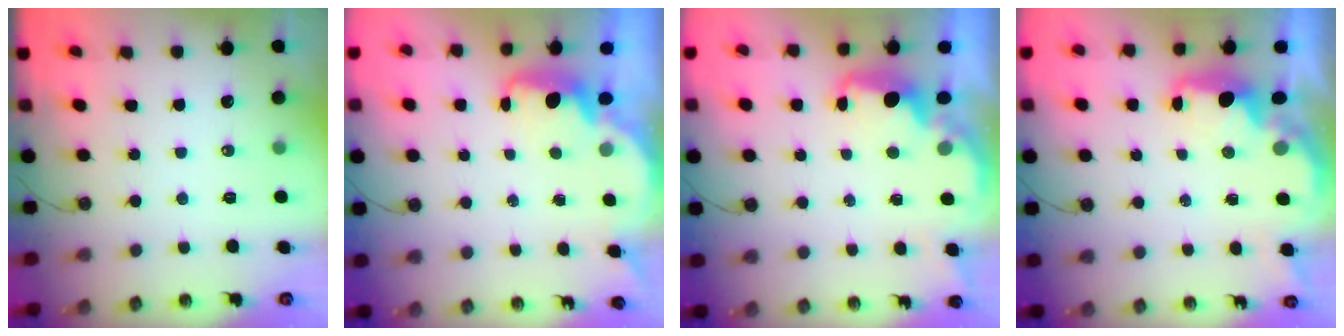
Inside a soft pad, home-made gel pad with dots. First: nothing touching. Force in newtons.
{"total": 2.2, "press": 2.2, "slide": 0.6}
{"total": 2.0, "press": 1.9, "slide": 0.6}
{"total": 2.8, "press": 2.7, "slide": 0.4}